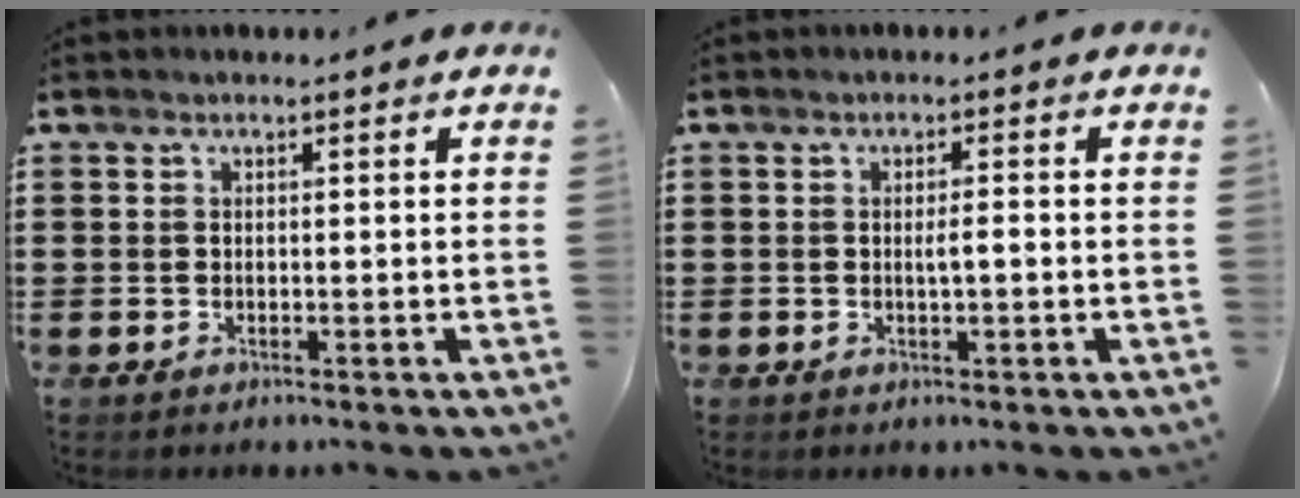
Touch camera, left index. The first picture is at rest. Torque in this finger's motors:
{"motor_torque": [0.07, 0.03, 0.04, 0.03]}